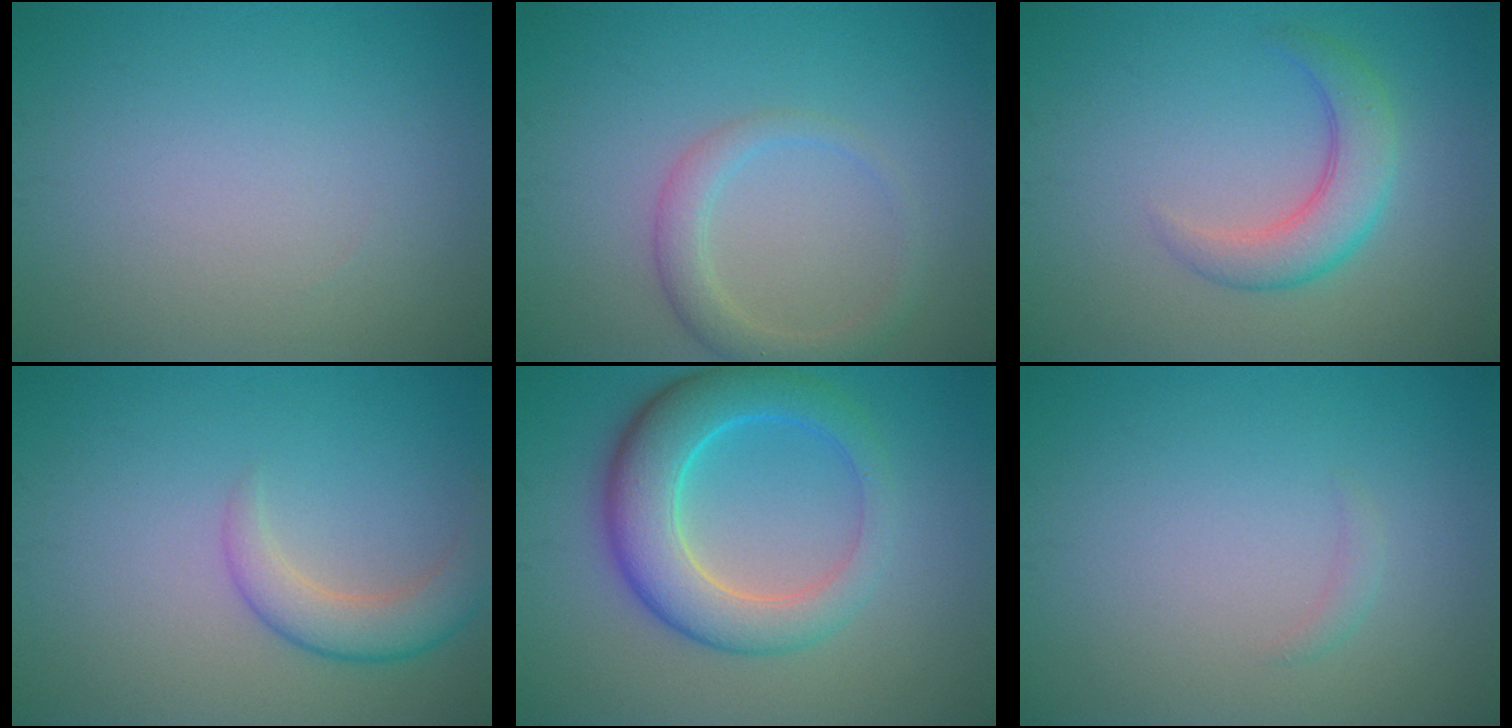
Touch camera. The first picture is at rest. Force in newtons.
{"total": 2.5, "press": 2.5, "slide": 0.2}
{"total": 3.9, "press": 3.9, "slide": 0.2}
{"total": 3.4, "press": 3.4, "slide": 0.2}
{"total": 7.2, "press": 7.2, "slide": 0.3}
{"total": 0.7, "press": 0.7, "slide": 0.0}